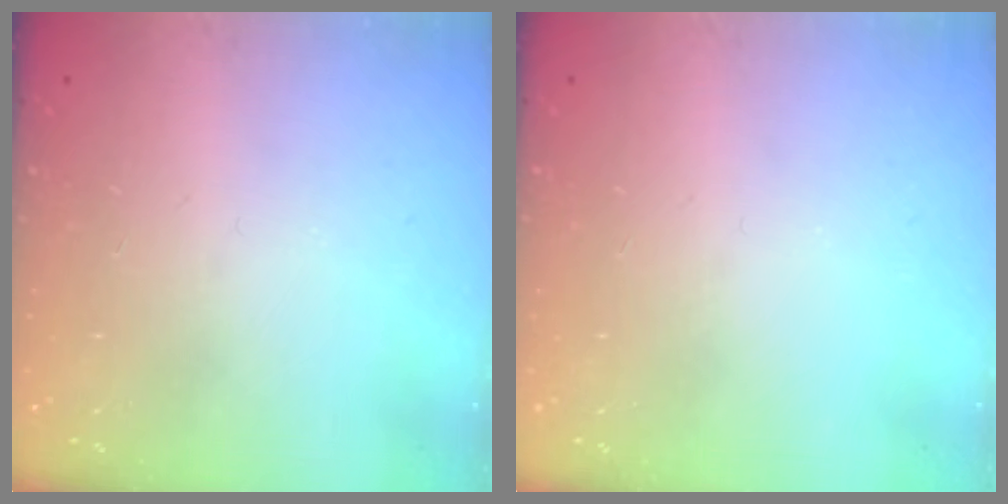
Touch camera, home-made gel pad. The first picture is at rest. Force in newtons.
{"total": 0.0}